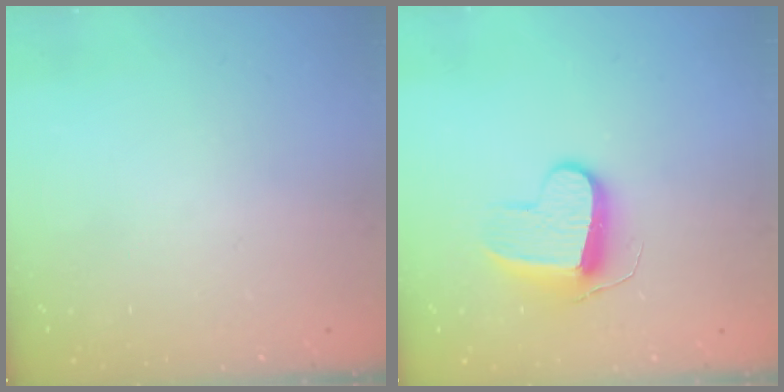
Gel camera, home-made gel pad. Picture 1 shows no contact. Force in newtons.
{"total": 9.9, "press": 9.9, "slide": 0.2}